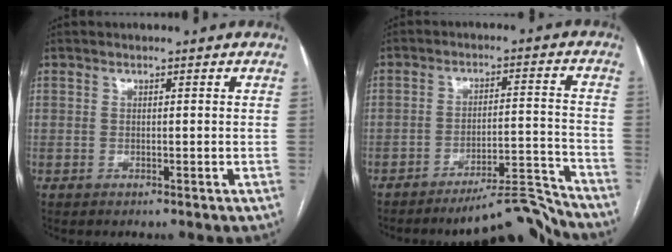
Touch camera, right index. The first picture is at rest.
{"total": 9.0, "force": [-8.8, -0.3, 2.0], "torque": [-0.002, 0.036, -0.140]}